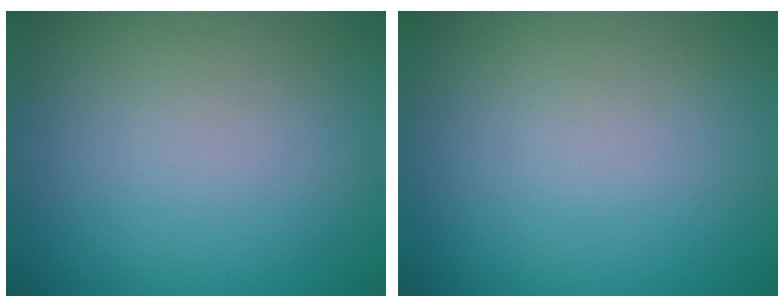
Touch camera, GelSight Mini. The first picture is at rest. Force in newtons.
{"total": 0.0}